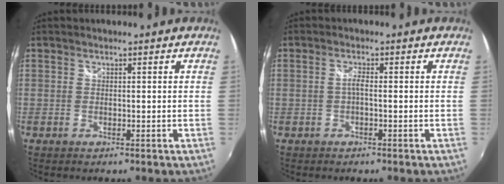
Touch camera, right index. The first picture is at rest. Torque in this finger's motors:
{"motor_torque": [0.44, -0.09, 0.15, 0.05]}